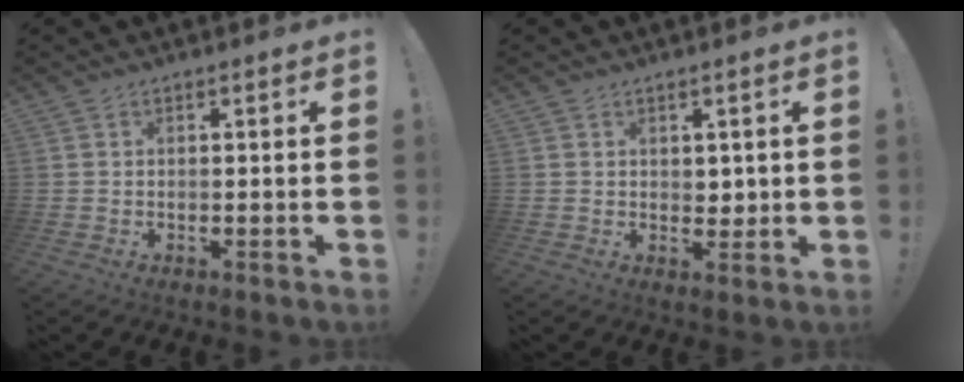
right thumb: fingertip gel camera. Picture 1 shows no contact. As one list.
[{"total": 3.1, "force": [1.3, 2.7, 0.8], "torque": [0.009, -0.012, 0.019]}]